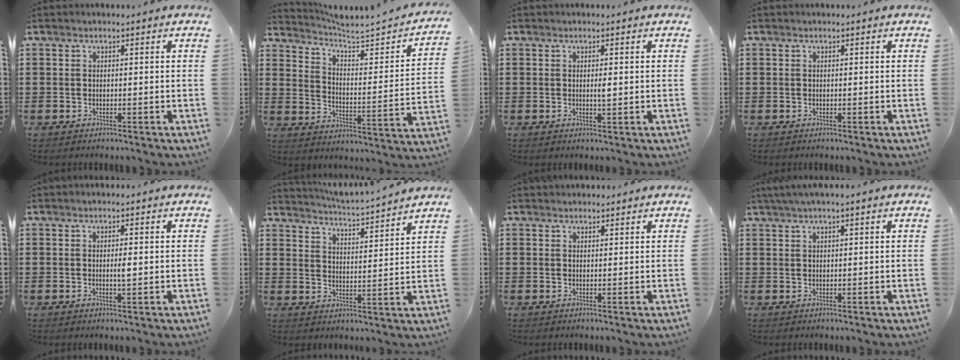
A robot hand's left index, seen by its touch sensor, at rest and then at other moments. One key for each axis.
{"total": 3.9, "fx": 3.5, "fy": 0.2, "fz": 1.8, "tx": -0.056, "ty": -0.033, "tz": 0.049}
{"total": 1.3, "fx": 0.1, "fy": 0.2, "fz": 1.3, "tx": -0.025, "ty": 0.000, "tz": 0.000}
{"total": 0.0}
{"total": 1.4, "fx": 0.0, "fy": 0.2, "fz": 1.4, "tx": -0.027, "ty": -0.001, "tz": -0.001}
{"total": 3.5, "fx": 3.5, "fy": -0.6, "fz": 0.3, "tx": -0.026, "ty": -0.033, "tz": 0.054}
{"total": 1.1, "fx": 1.1, "fy": 0.3, "fz": 0.0, "tx": -0.003, "ty": 0.001, "tz": 0.022}
{"total": 1.7, "fx": 1.1, "fy": -0.1, "fz": 1.4, "tx": -0.025, "ty": 0.000, "tz": 0.020}